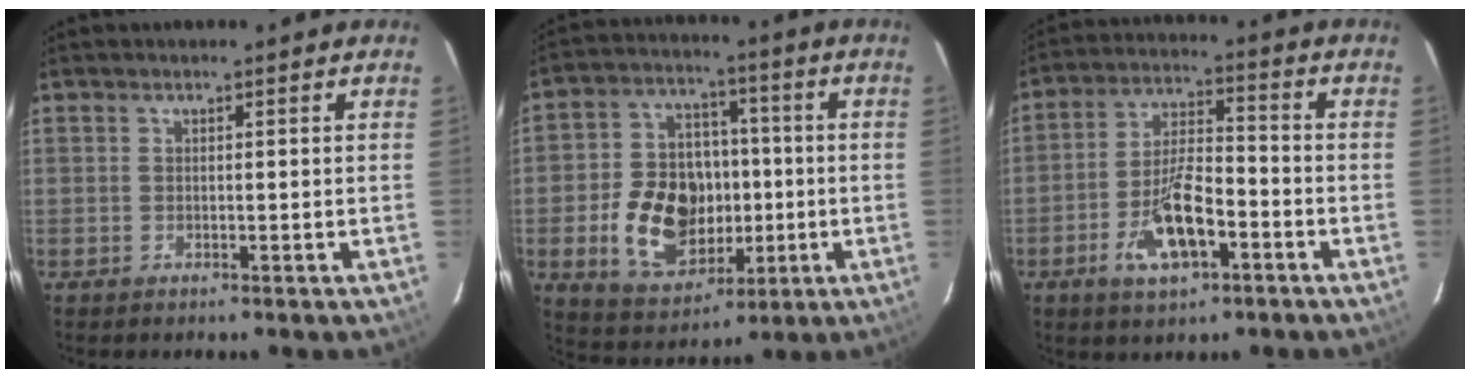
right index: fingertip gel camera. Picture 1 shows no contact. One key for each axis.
{"total": 16.3, "fx": -2.9, "fy": 11.9, "fz": 10.7, "tx": -0.230, "ty": 0.020, "tz": -0.027}
{"total": 11.1, "fx": -5.0, "fy": 4.2, "fz": 8.9, "tx": -0.182, "ty": 0.003, "tz": -0.086}